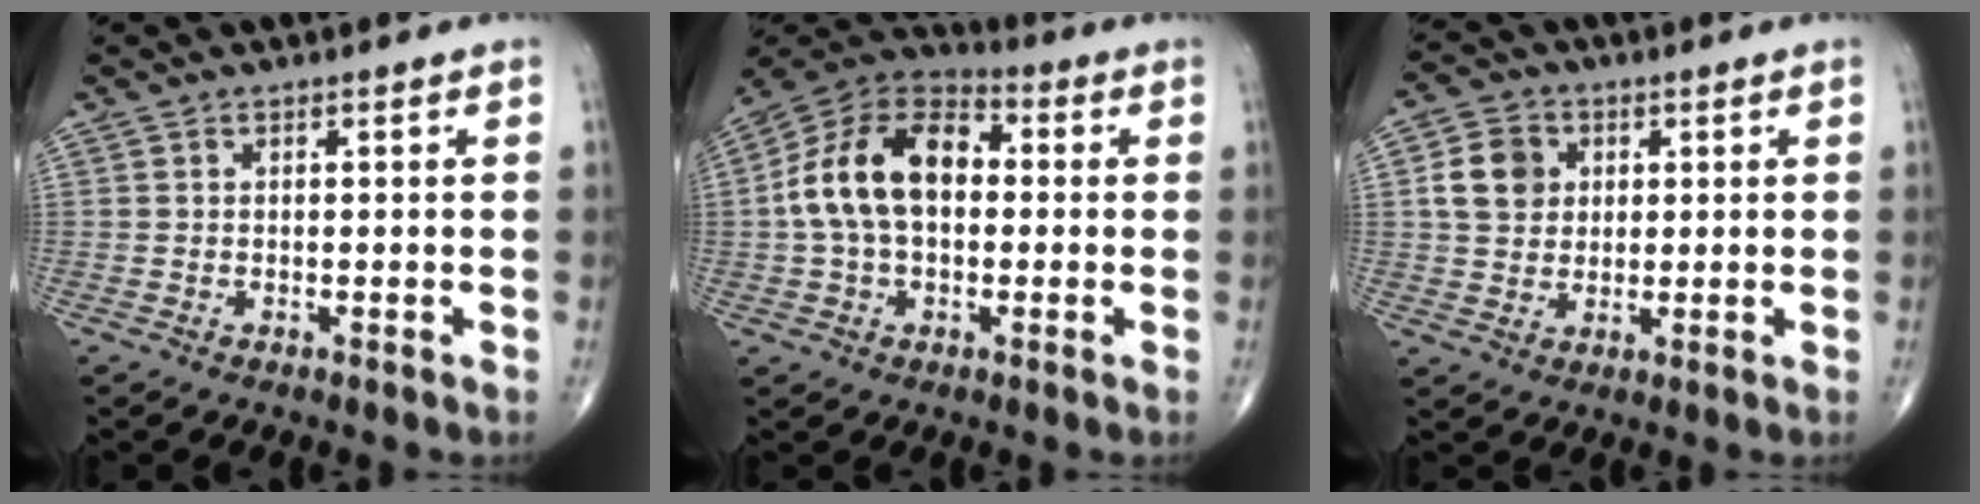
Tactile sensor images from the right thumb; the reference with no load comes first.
{"total": 16.3, "force": [1.0, 10.4, 12.5], "torque": [-0.220, 0.037, 0.006]}
{"total": 7.7, "force": [1.7, 6.4, 3.8], "torque": [-0.048, -0.001, 0.028]}